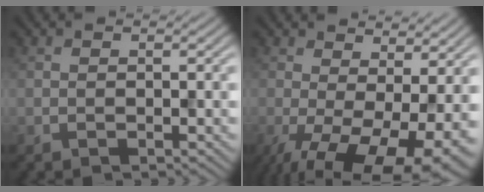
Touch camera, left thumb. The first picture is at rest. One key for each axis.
{"total": 13.3, "fx": -3.3, "fy": 5.9, "fz": 11.5, "tx": -0.182, "ty": -0.024, "tz": -0.038}